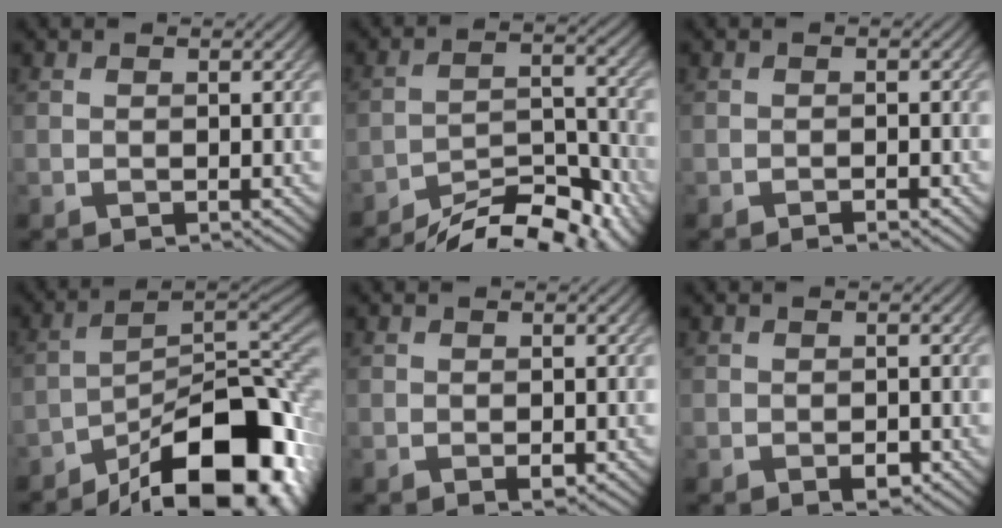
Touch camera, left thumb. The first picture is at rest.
{"total": 11.3, "force": [-9.7, 2.6, 5.1], "torque": [-0.081, 0.002, -0.149]}
{"total": 1.0, "force": [-0.8, 0.2, 0.7], "torque": [-0.010, 0.000, -0.013]}
{"total": 17.7, "force": [-11.1, 6.8, 11.9], "torque": [-0.155, -0.009, -0.175]}
{"total": 0.8, "force": [-0.3, 0.4, 0.6], "torque": [-0.009, -0.004, -0.003]}
{"total": 1.4, "force": [-0.6, 0.9, 1.0], "torque": [-0.015, -0.007, -0.009]}